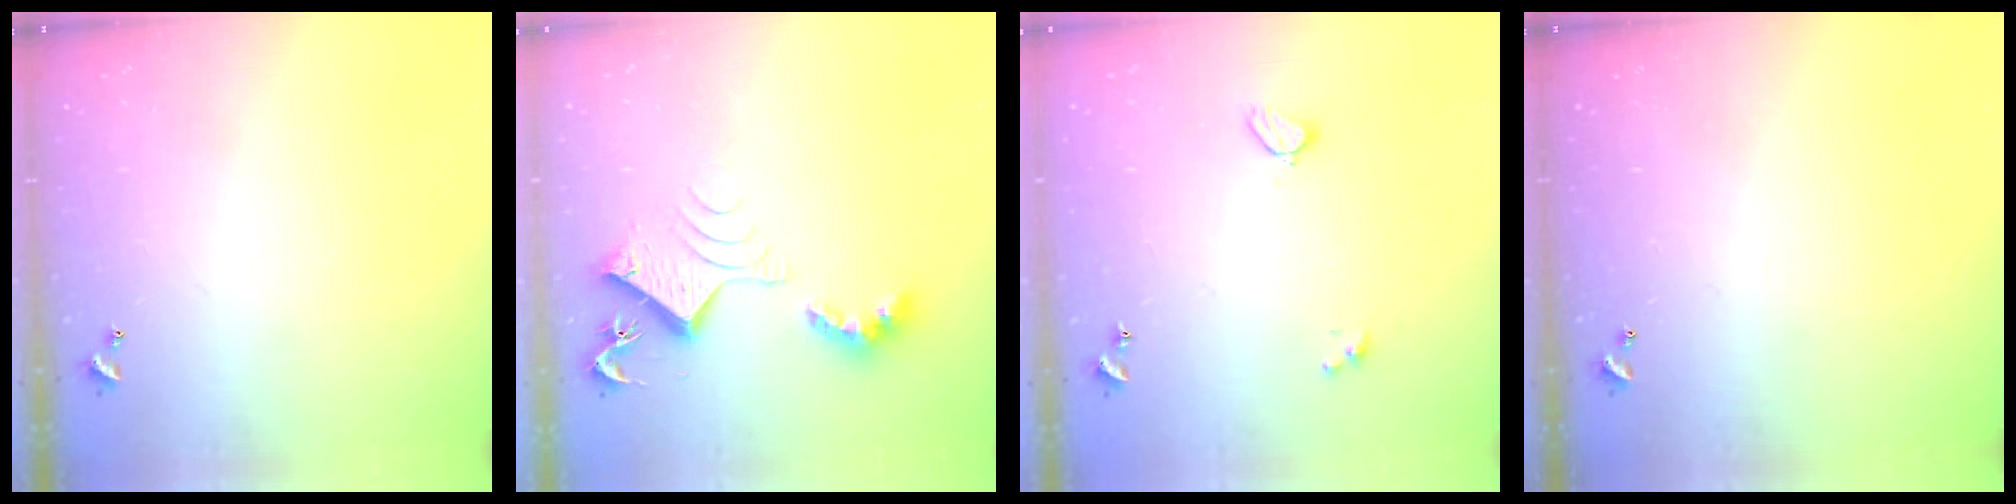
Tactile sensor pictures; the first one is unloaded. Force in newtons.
{"total": 10.4, "press": 10.3, "slide": 0.5}
{"total": 2.0, "press": 1.9, "slide": 0.6}
{"total": 0.0}